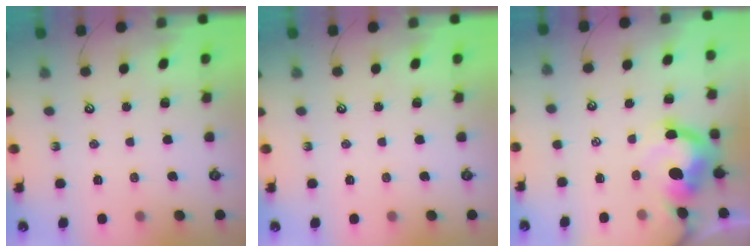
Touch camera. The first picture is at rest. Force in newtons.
{"total": 0.0}
{"total": 5.6, "press": 5.4, "slide": 1.3}